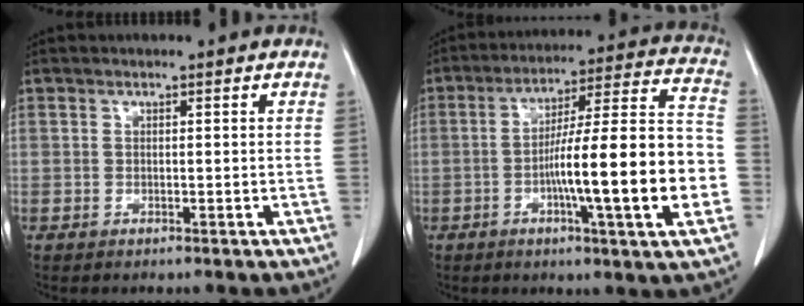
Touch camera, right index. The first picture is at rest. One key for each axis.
{"total": 19.2, "fx": -4.4, "fy": 0.7, "fz": 18.7, "tx": -0.269, "ty": 0.014, "tz": -0.066}